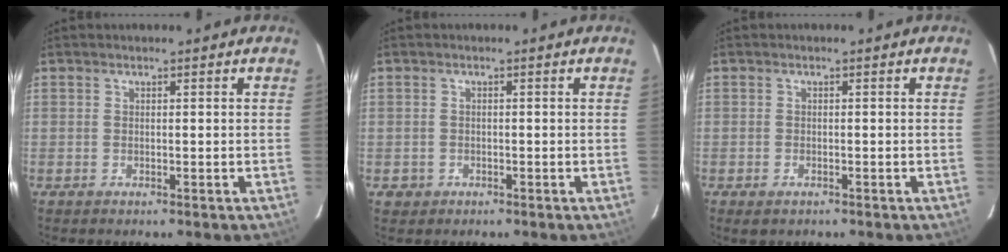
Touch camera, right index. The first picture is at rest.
{"total": 2.2, "force": [-0.8, 2.0, 0.2], "torque": [-0.010, 0.003, -0.009]}
{"total": 1.7, "force": [-1.1, 1.0, 0.7], "torque": [-0.015, -0.005, -0.018]}